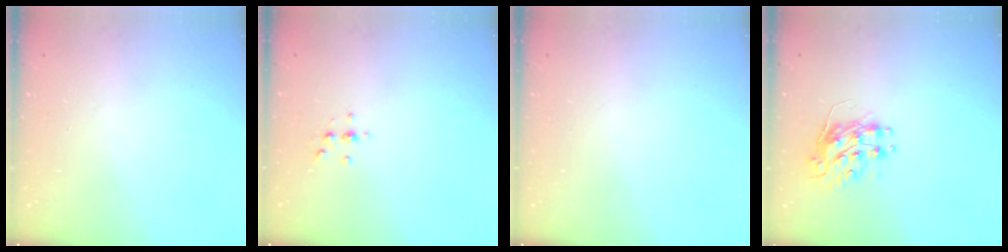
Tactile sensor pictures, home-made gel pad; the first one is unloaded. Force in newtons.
{"total": 2.4, "press": 2.4, "slide": 0.3}
{"total": 0.0}
{"total": 8.8, "press": 8.8, "slide": 0.3}